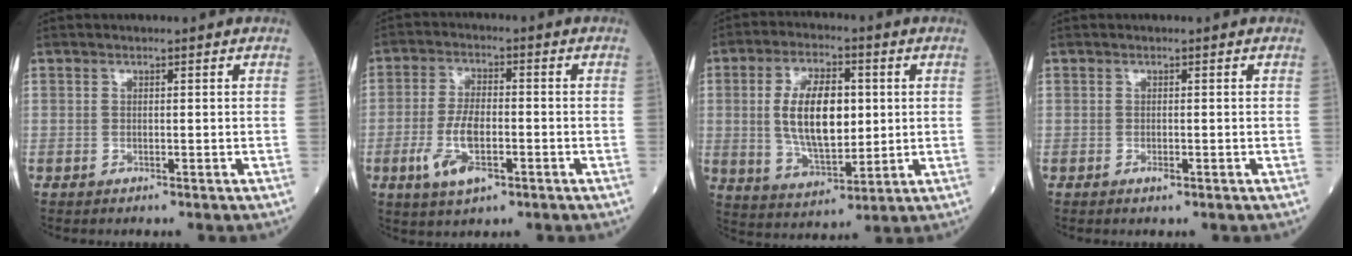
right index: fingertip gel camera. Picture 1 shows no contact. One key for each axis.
{"total": 7.8, "fx": -2.8, "fy": 2.9, "fz": 6.7, "tx": -0.139, "ty": -0.003, "tz": -0.049}
{"total": 12.3, "fx": 1.3, "fy": 5.4, "fz": 10.9, "tx": -0.214, "ty": 0.005, "tz": 0.028}
{"total": 0.9, "fx": -0.4, "fy": 0.2, "fz": 0.7, "tx": -0.012, "ty": -0.001, "tz": -0.006}